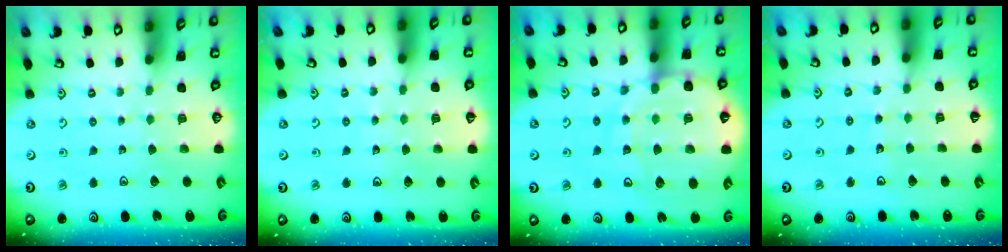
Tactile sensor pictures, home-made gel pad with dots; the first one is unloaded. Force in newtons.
{"total": 3.1, "press": 3.0, "slide": 0.8}
{"total": 14.9, "press": 14.8, "slide": 1.8}
{"total": 4.7, "press": 4.6, "slide": 0.7}